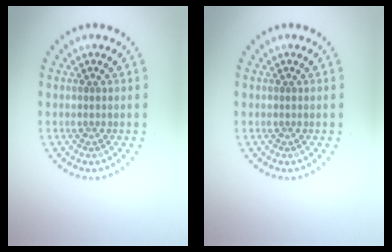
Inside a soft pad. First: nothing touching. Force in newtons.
{"total": 0.0}